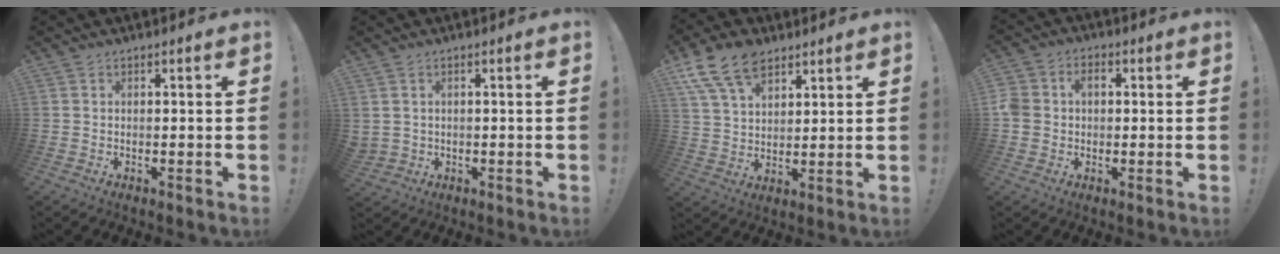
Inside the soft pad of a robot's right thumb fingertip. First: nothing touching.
{"total": 1.6, "force": [0.8, 1.0, 1.0], "torque": [-0.025, -0.001, 0.016]}
{"total": 13.8, "force": [8.5, 8.2, 7.1], "torque": [-0.123, -0.039, 0.162]}
{"total": 5.2, "force": [0.2, 4.5, 2.6], "torque": [-0.067, 0.011, 0.002]}